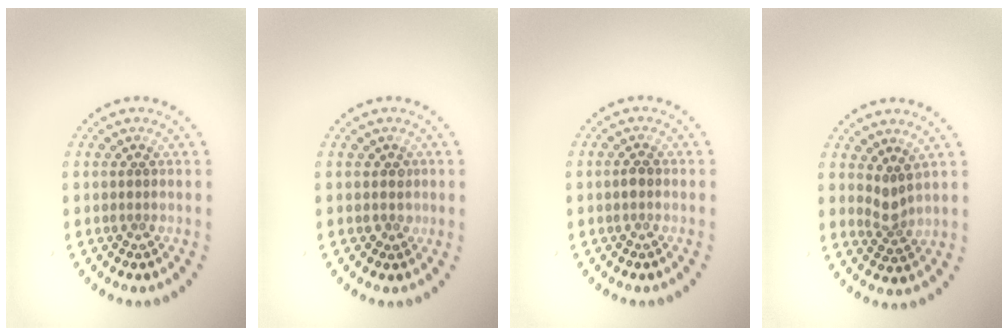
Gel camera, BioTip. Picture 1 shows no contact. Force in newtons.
{"total": 0.8, "press": 0.6, "slide": 0.5}
{"total": 0.9, "press": 0.9, "slide": 0.0}
{"total": 1.9, "press": 1.4, "slide": 1.3}